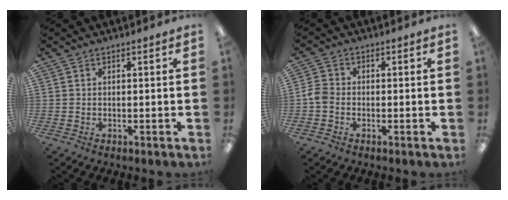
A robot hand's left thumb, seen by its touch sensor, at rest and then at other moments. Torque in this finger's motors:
{"motor_torque": [-0.29, 0.35, 0.44, 0.12, 0.09]}